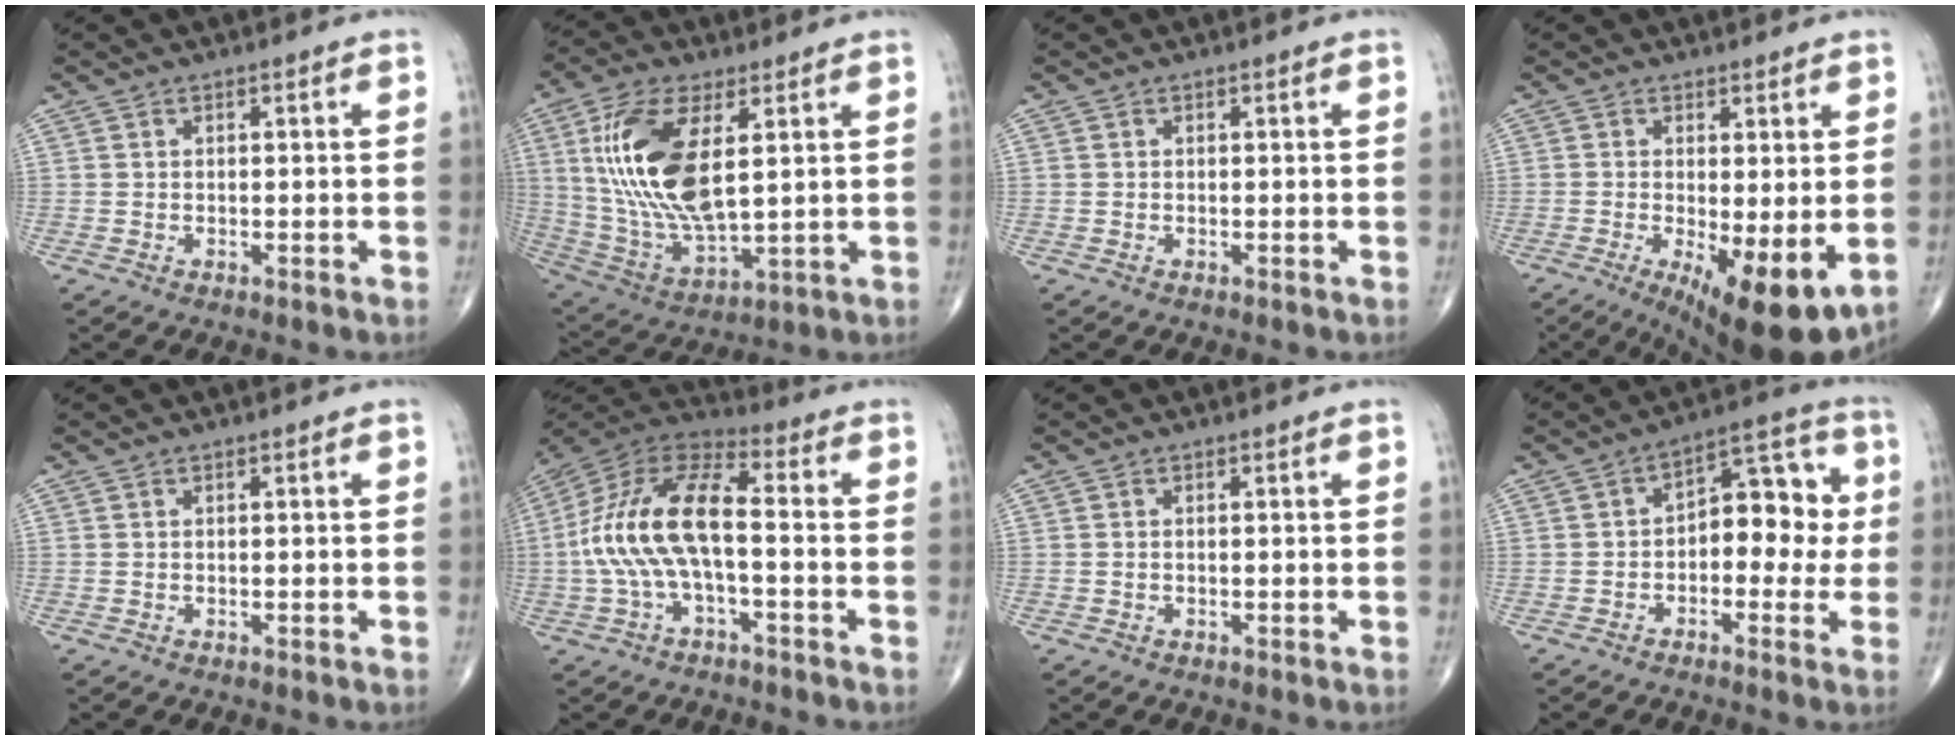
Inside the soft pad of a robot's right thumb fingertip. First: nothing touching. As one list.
[{"total": 19.2, "force": [4.4, 8.5, 16.6], "torque": [-0.338, -0.021, 0.091]}, {"total": 0.0}, {"total": 11.7, "force": [-2.8, 3.6, 10.8], "torque": [-0.160, -0.024, -0.031]}, {"total": 0.0}, {"total": 15.9, "force": [-1.7, 6.5, 14.4], "torque": [-0.300, 0.046, -0.037]}, {"total": 0.0}, {"total": 11.0, "force": [-0.4, 6.6, 8.8], "torque": [-0.075, 0.036, -0.018]}]